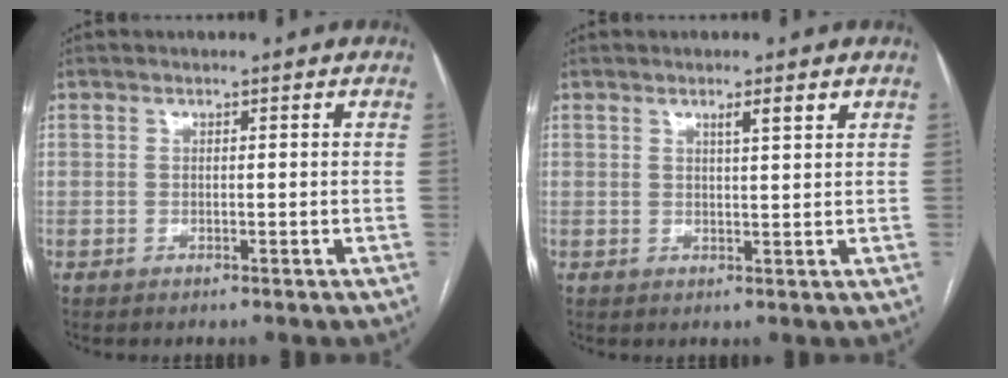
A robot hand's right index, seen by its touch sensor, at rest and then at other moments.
{"total": 2.3, "force": [1.5, 0.0, 1.8], "torque": [-0.034, -0.002, 0.024]}